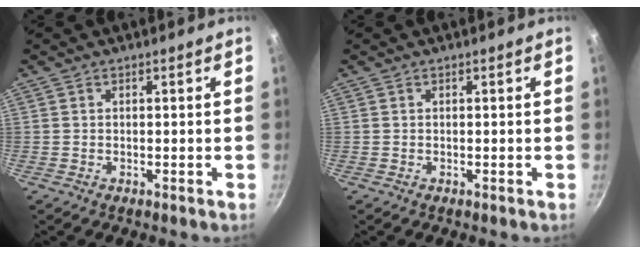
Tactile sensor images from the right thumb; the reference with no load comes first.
{"total": 0.0}